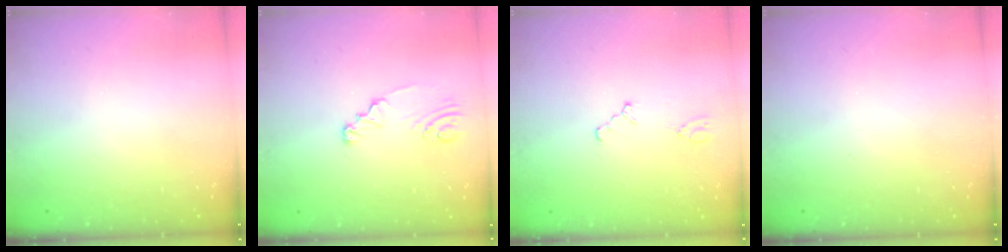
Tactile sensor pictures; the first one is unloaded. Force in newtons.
{"total": 2.5, "press": 2.5, "slide": 0.3}
{"total": 0.7, "press": 0.7, "slide": 0.2}
{"total": 0.0}